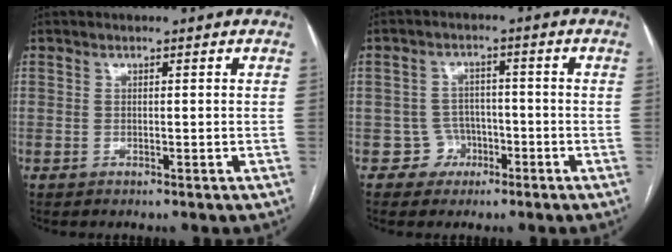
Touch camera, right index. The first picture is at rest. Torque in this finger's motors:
{"motor_torque": [-0.52, -0.03, -1.05, -0.21]}